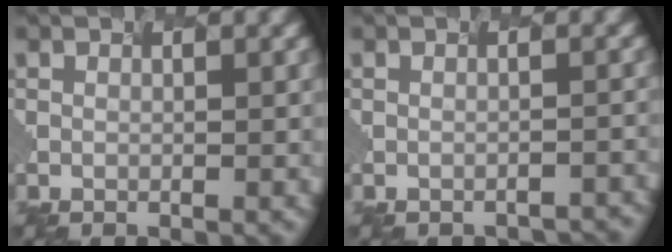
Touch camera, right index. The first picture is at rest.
{"total": 1.7, "force": [-1.4, 0.6, 0.8], "torque": [0.000, 0.001, -0.010]}